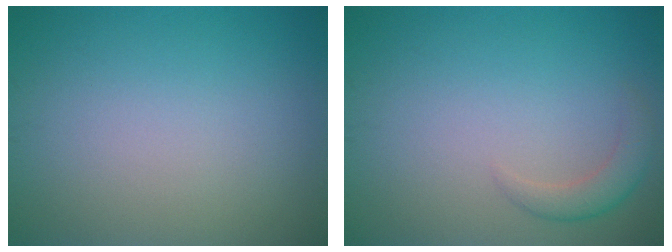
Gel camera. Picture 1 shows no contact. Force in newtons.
{"total": 2.0, "press": 2.0, "slide": 0.2}